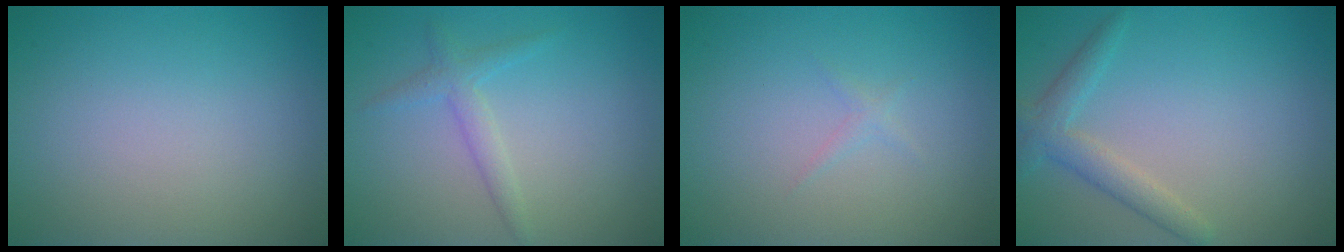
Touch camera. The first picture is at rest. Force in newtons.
{"total": 1.8, "press": 1.8, "slide": 0.0}
{"total": 0.6, "press": 0.6, "slide": 0.1}
{"total": 2.6, "press": 2.6, "slide": 0.1}